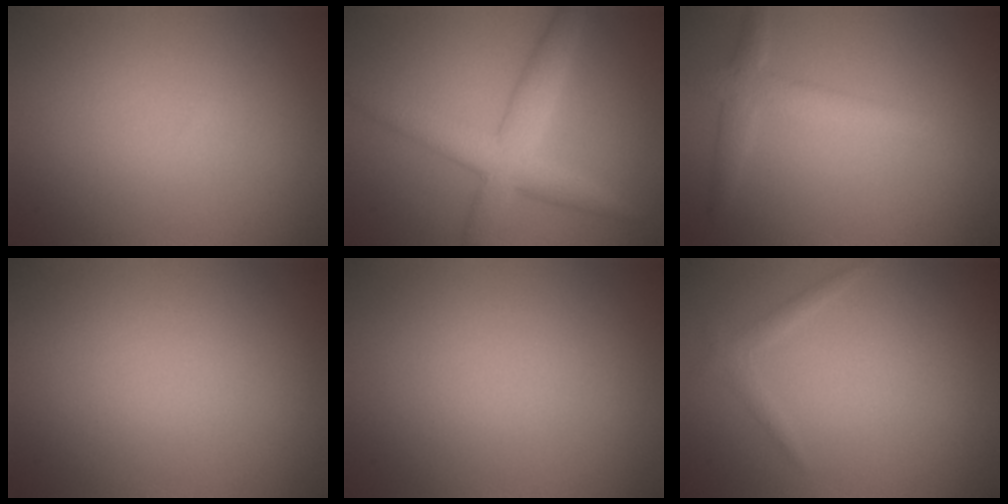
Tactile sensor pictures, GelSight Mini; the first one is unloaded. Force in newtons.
{"total": 5.0, "press": 5.0, "slide": 0.3}
{"total": 2.8, "press": 2.8, "slide": 0.1}
{"total": 0.0}
{"total": 0.0}
{"total": 1.1, "press": 1.1, "slide": 0.1}